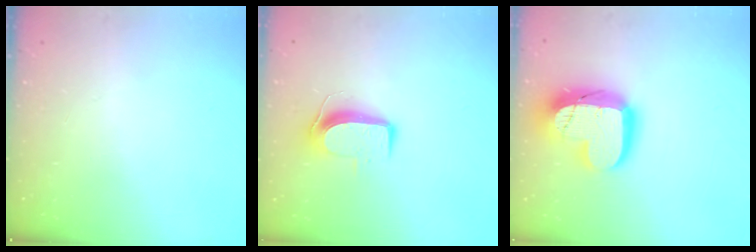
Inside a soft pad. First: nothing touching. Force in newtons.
{"total": 9.3, "press": 9.3, "slide": 1.1}
{"total": 20.6, "press": 20.6, "slide": 1.5}